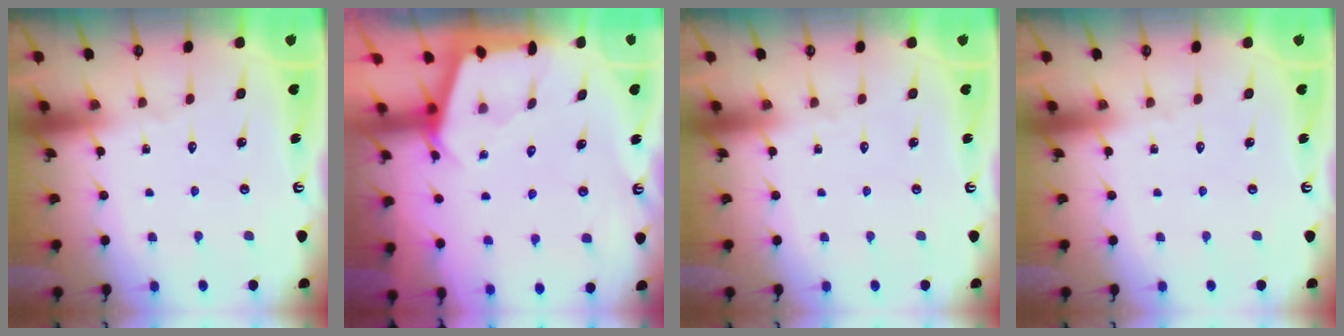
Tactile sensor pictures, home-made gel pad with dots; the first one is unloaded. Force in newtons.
{"total": 2.4, "press": 2.4, "slide": 0.3}
{"total": 0.0}
{"total": 0.0}